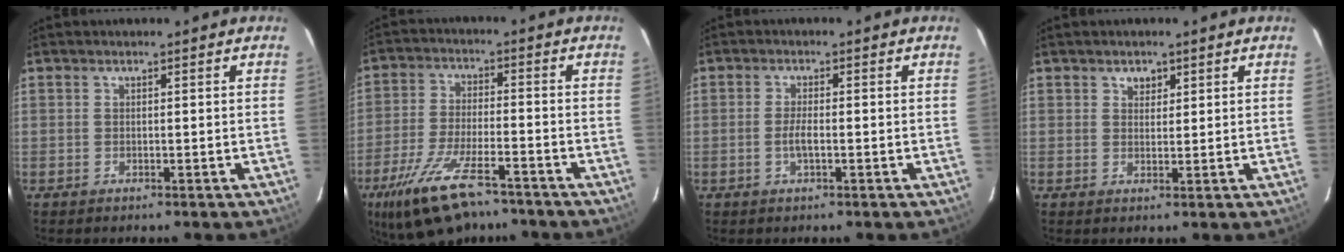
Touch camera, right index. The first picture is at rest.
{"total": 15.9, "force": [-11.0, 5.6, 10.0], "torque": [-0.213, -0.034, -0.191]}
{"total": 2.5, "force": [-0.8, 0.5, 2.3], "torque": [-0.048, 0.001, -0.015]}
{"total": 2.0, "force": [1.1, 1.5, 0.6], "torque": [-0.004, 0.006, 0.019]}